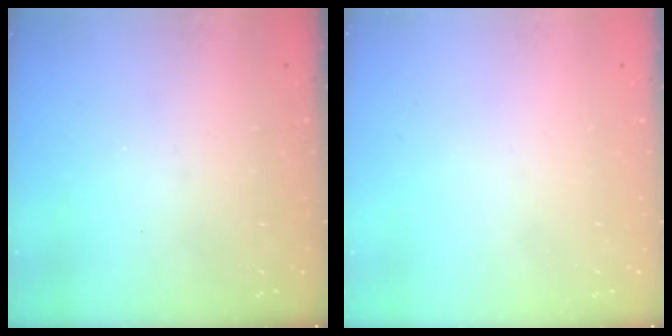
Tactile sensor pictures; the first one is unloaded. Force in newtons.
{"total": 0.0}